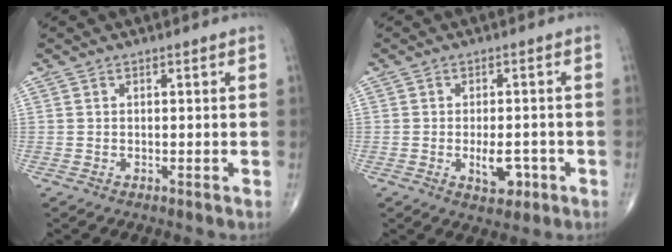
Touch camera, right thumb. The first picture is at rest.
{"total": 5.0, "force": [-1.6, 2.6, 4.0], "torque": [-0.048, 0.001, -0.019]}